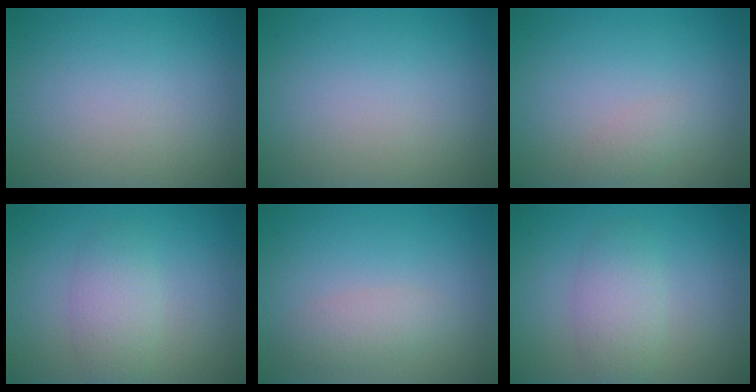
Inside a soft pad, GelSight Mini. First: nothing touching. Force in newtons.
{"total": 0.0}
{"total": 1.0, "press": 1.0, "slide": 0.0}
{"total": 2.8, "press": 2.8, "slide": 0.1}
{"total": 2.0, "press": 2.0, "slide": 0.1}
{"total": 2.8, "press": 2.8, "slide": 0.1}